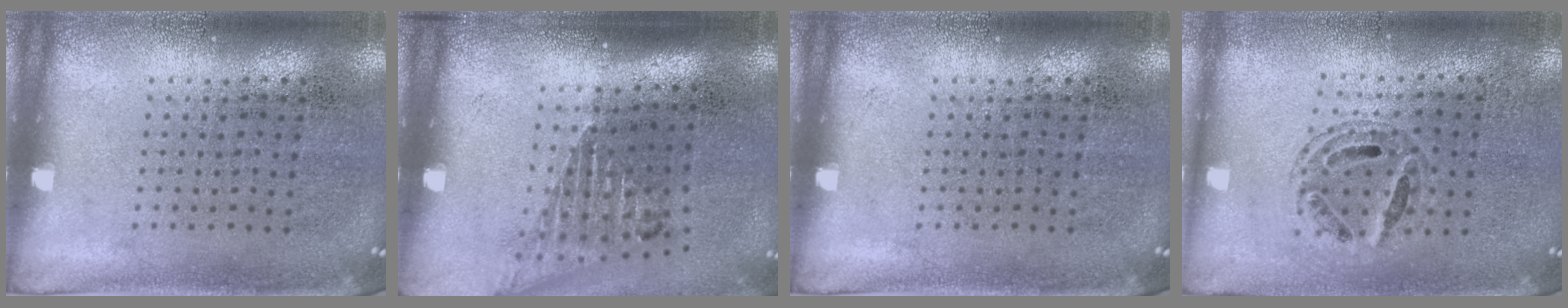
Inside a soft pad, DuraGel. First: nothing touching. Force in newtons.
{"total": 1.6, "press": 1.2, "slide": 1.0}
{"total": 0.0}
{"total": 0.8, "press": 0.7, "slide": 0.2}